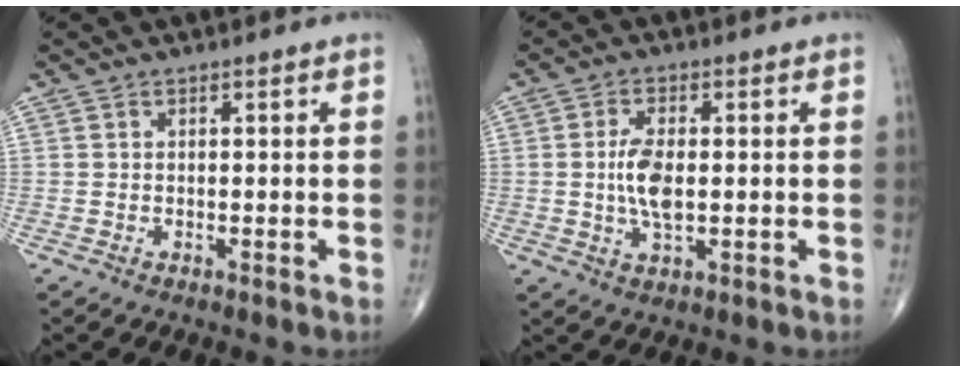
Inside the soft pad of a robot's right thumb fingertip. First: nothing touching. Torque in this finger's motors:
{"motor_torque": [1.23, 1.09, 0.86, 0.09, 0.08]}